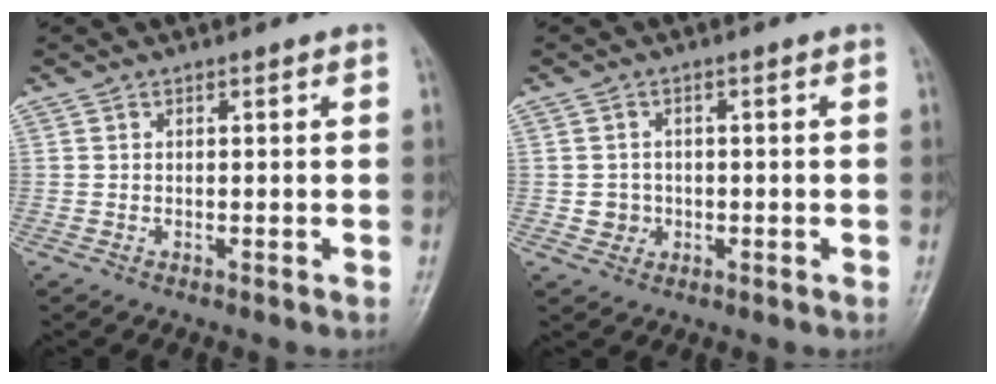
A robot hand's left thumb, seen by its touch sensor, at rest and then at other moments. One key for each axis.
{"total": 2.6, "fx": -0.4, "fy": 2.5, "fz": 0.5, "tx": 0.008, "ty": 0.007, "tz": -0.004}